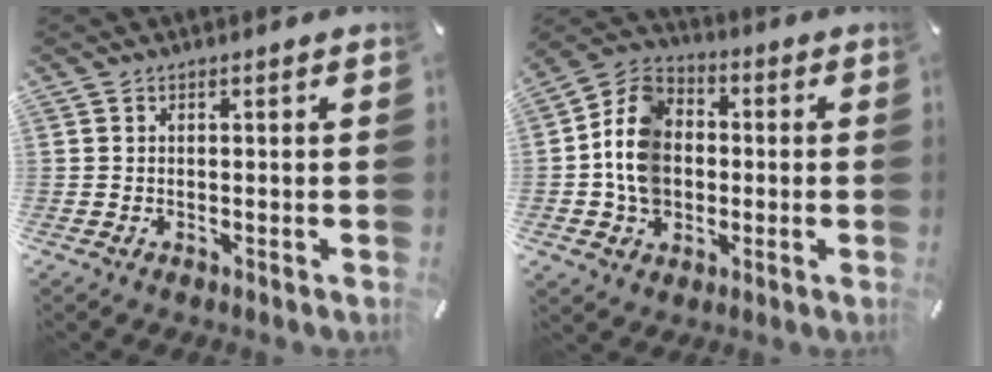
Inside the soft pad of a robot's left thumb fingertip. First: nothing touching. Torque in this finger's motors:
{"motor_torque": [0.65, 2.06, 0.42, 0.07, 0.40]}